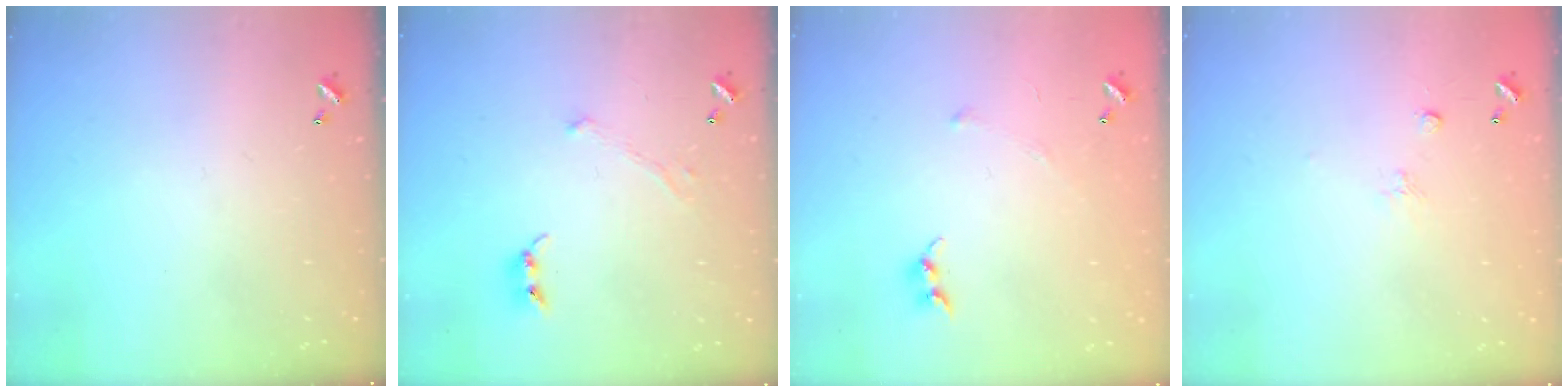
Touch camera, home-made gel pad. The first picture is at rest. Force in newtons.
{"total": 0.9, "press": 0.4, "slide": 0.8}
{"total": 5.3, "press": 5.3, "slide": 0.6}
{"total": 4.5, "press": 4.4, "slide": 0.8}